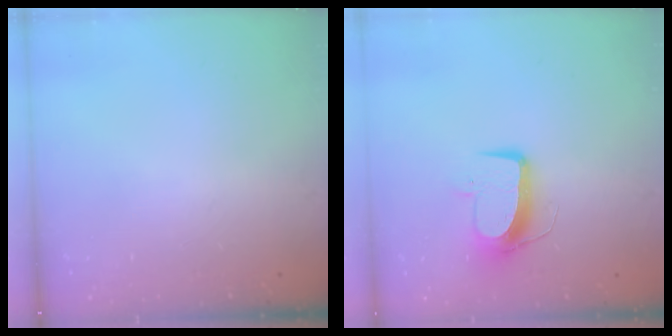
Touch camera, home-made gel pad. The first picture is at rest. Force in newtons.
{"total": 9.9, "press": 9.8, "slide": 1.0}